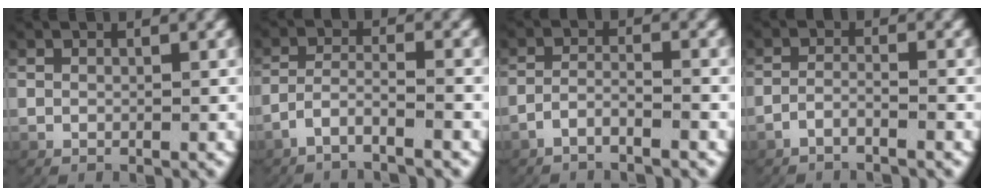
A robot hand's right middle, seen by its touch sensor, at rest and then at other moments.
{"total": 3.5, "force": [-3.0, 0.4, 1.8], "torque": [-0.044, -0.010, -0.048]}
{"total": 2.5, "force": [-2.2, 0.1, 1.1], "torque": [-0.029, -0.006, -0.039]}
{"total": 2.2, "force": [-2.0, 0.0, 1.1], "torque": [-0.030, -0.007, -0.034]}